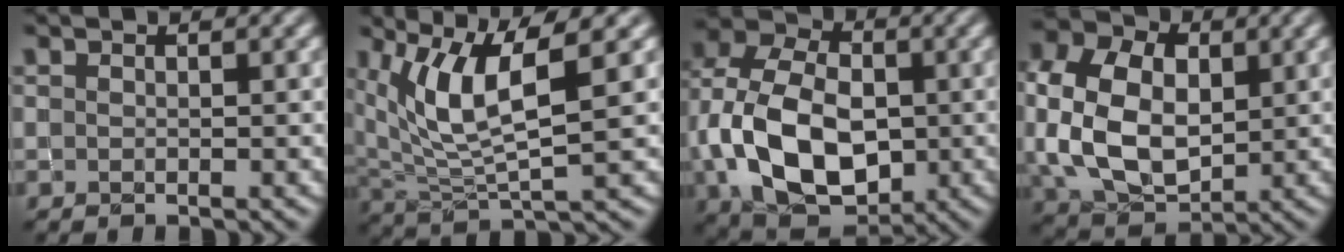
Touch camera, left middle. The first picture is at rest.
{"total": 7.3, "force": [3.0, 2.0, 6.3], "torque": [-0.139, -0.003, 0.059]}
{"total": 14.0, "force": [-1.6, 9.8, 9.9], "torque": [-0.219, -0.015, -0.036]}
{"total": 11.7, "force": [0.5, 8.2, 8.4], "torque": [-0.202, 0.002, 0.013]}